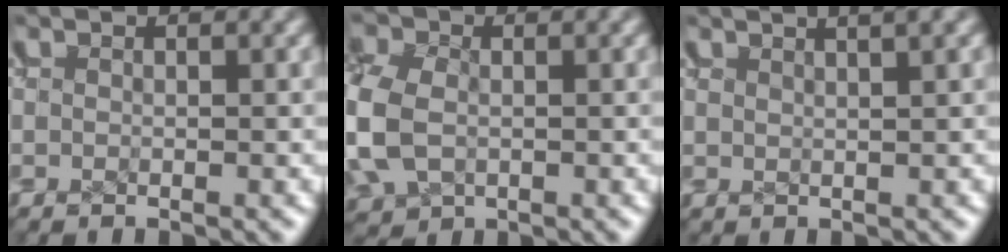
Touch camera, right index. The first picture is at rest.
{"total": 3.6, "force": [0.8, 2.6, 2.4], "torque": [-0.059, -0.009, 0.026]}
{"total": 1.8, "force": [1.7, -0.5, 0.7], "torque": [-0.007, 0.007, 0.030]}